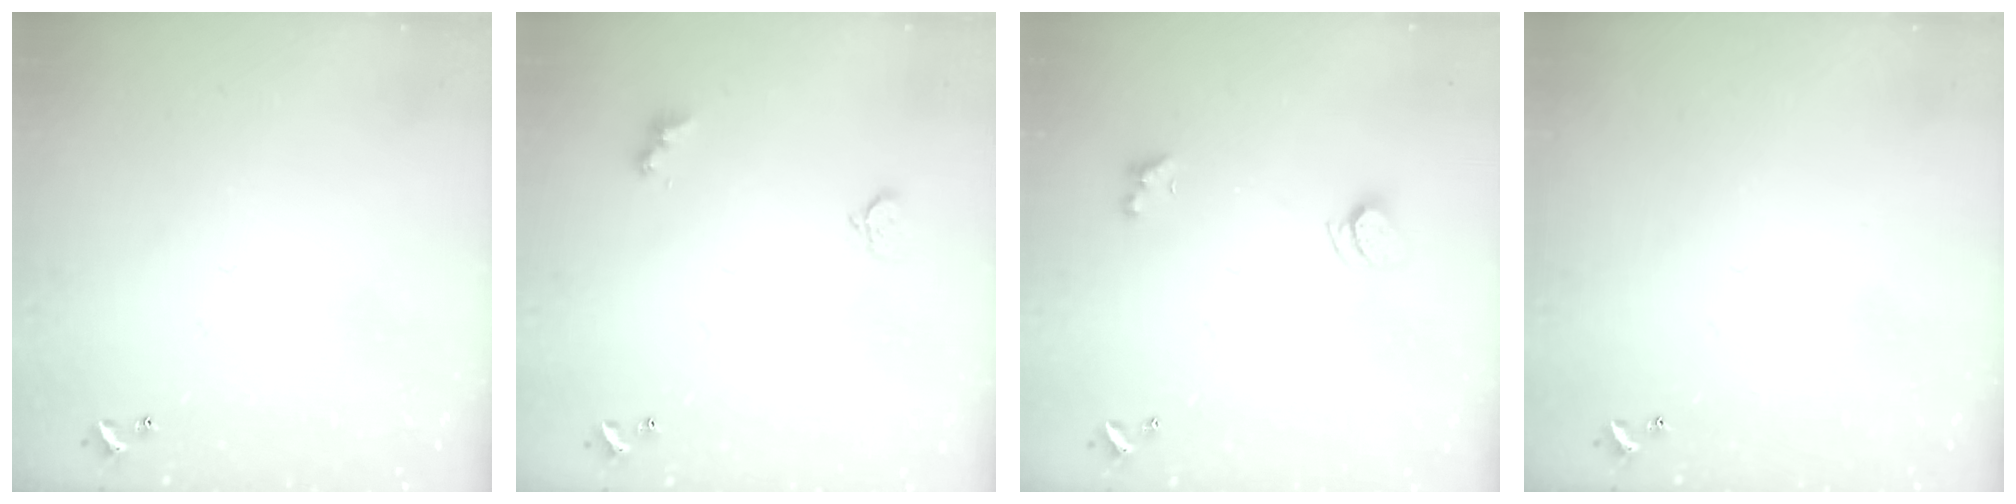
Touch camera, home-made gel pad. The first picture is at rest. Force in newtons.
{"total": 4.2, "press": 4.2, "slide": 0.6}
{"total": 2.5, "press": 2.5, "slide": 0.6}
{"total": 0.0}